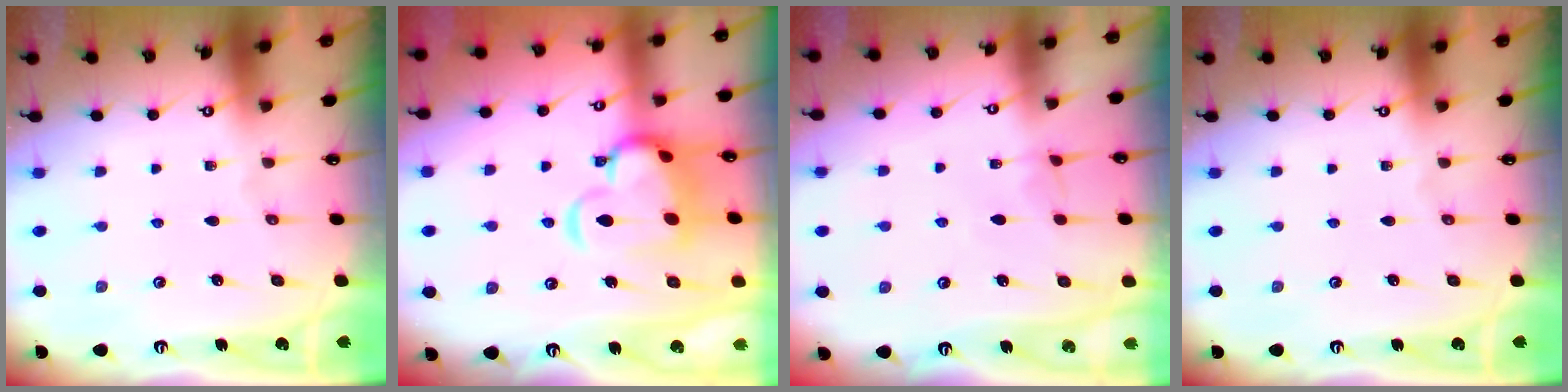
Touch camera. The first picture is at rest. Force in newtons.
{"total": 10.1, "press": 9.9, "slide": 1.9}
{"total": 2.7, "press": 2.7, "slide": 0.4}
{"total": 0.0}